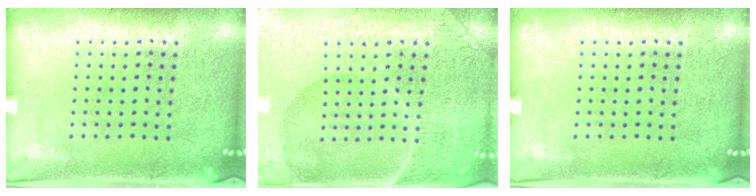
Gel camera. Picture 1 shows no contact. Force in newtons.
{"total": 4.7, "press": 4.6, "slide": 0.5}
{"total": 0.0}